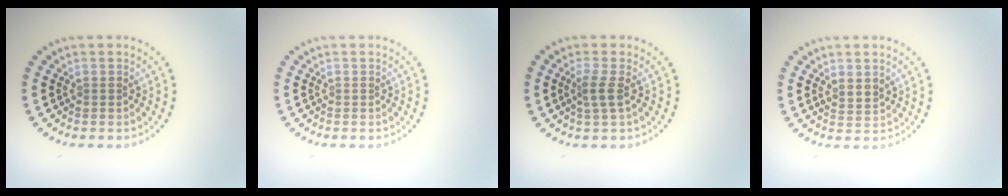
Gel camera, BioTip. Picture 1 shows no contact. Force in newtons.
{"total": 0.0}
{"total": 1.6, "press": 1.2, "slide": 1.0}
{"total": 1.5, "press": 1.2, "slide": 1.0}